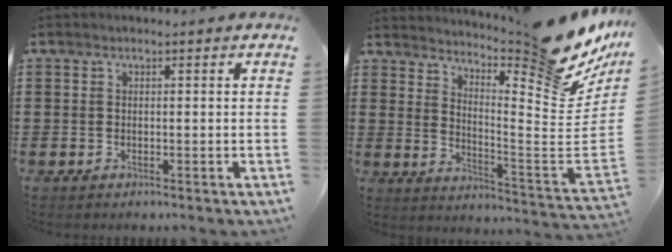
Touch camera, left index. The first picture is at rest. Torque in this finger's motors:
{"motor_torque": [1.43, -0.71, 0.76, 0.19]}